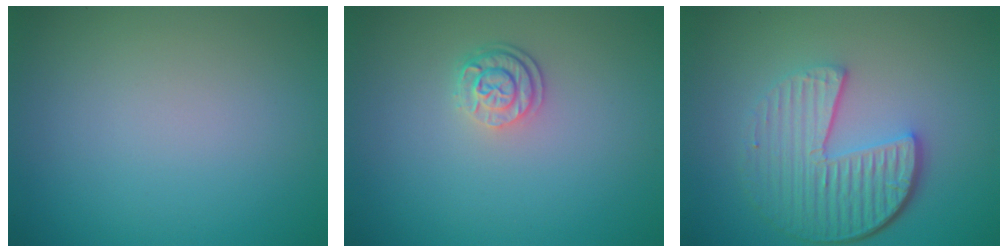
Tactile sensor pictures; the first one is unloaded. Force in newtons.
{"total": 2.5, "press": 1.9, "slide": 1.6}
{"total": 6.2, "press": 4.4, "slide": 4.4}